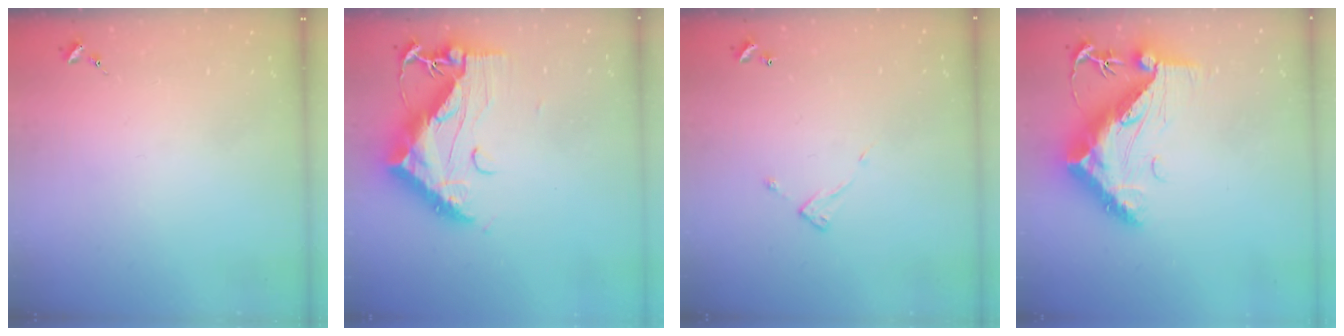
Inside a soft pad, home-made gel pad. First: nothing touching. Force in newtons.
{"total": 17.0, "press": 17.0, "slide": 1.4}
{"total": 4.7, "press": 4.7, "slide": 0.3}
{"total": 19.4, "press": 19.3, "slide": 1.7}